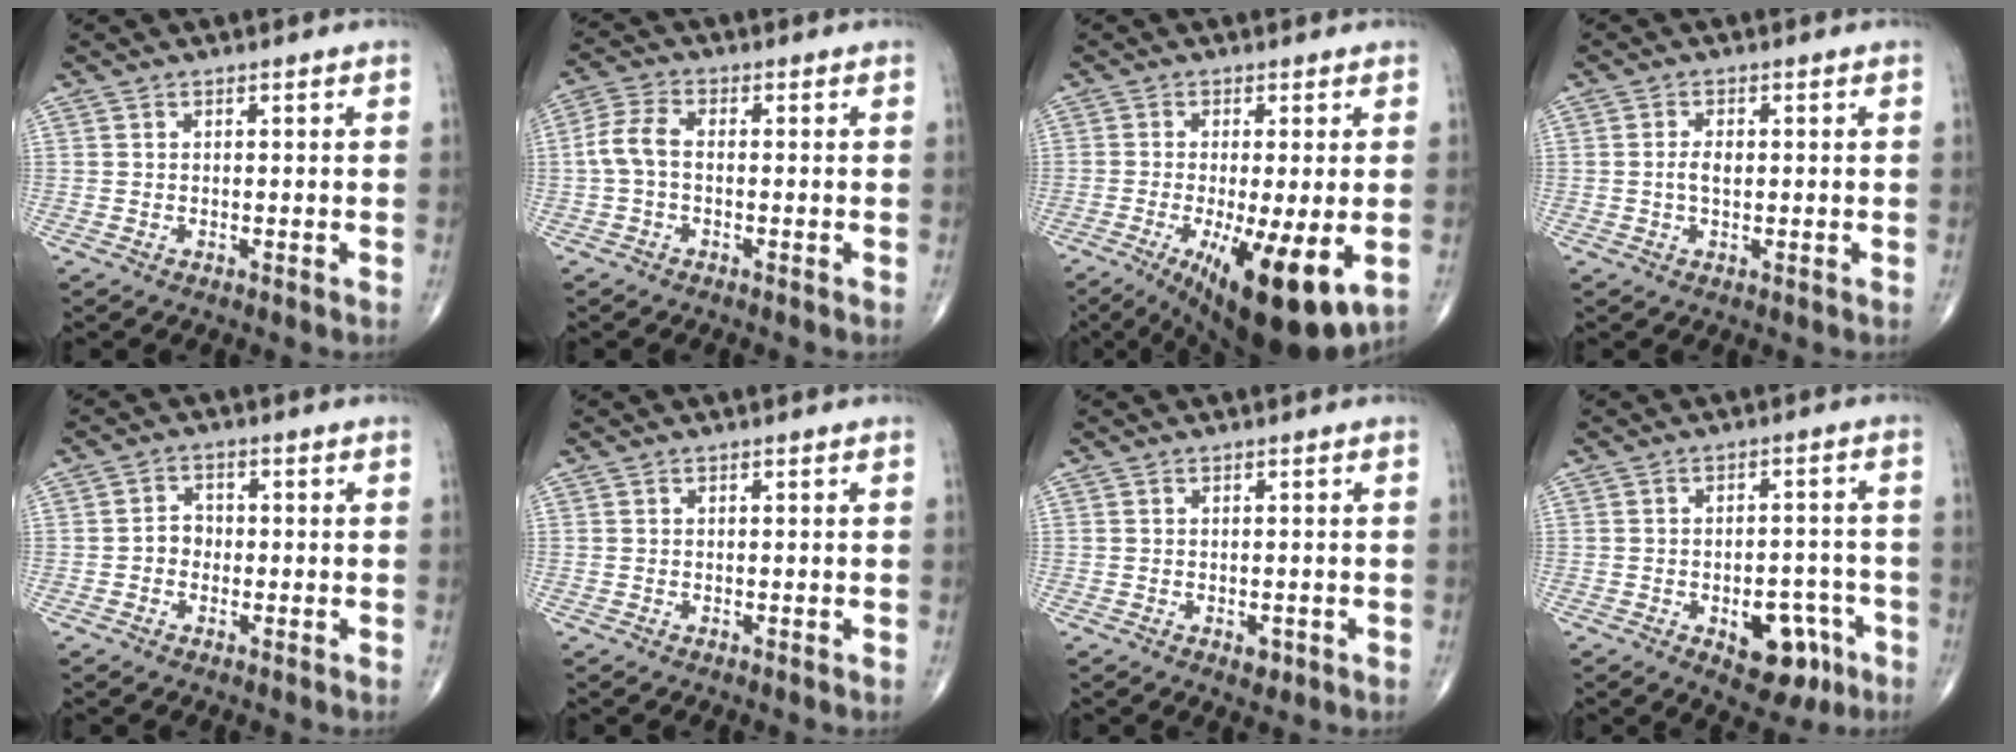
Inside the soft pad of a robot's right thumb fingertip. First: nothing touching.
{"total": 5.1, "force": [-0.6, 2.8, 4.2], "torque": [-0.095, 0.016, -0.020]}
{"total": 15.5, "force": [-4.7, 4.1, 14.2], "torque": [-0.201, -0.027, -0.059]}
{"total": 2.5, "force": [0.0, 1.3, 2.1], "torque": [-0.043, 0.003, -0.002]}
{"total": 2.9, "force": [-0.7, 2.4, 1.4], "torque": [-0.009, 0.012, -0.019]}
{"total": 0.0}
{"total": 1.5, "force": [-0.6, 1.0, 1.0], "torque": [-0.004, 0.001, -0.004]}
{"total": 9.8, "force": [-4.4, 5.6, 6.8], "torque": [-0.054, 0.034, -0.048]}